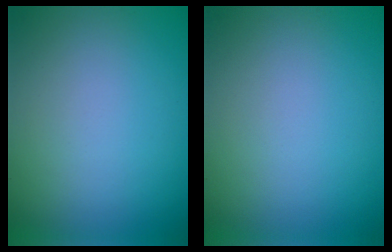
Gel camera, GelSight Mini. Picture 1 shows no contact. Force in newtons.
{"total": 0.0}